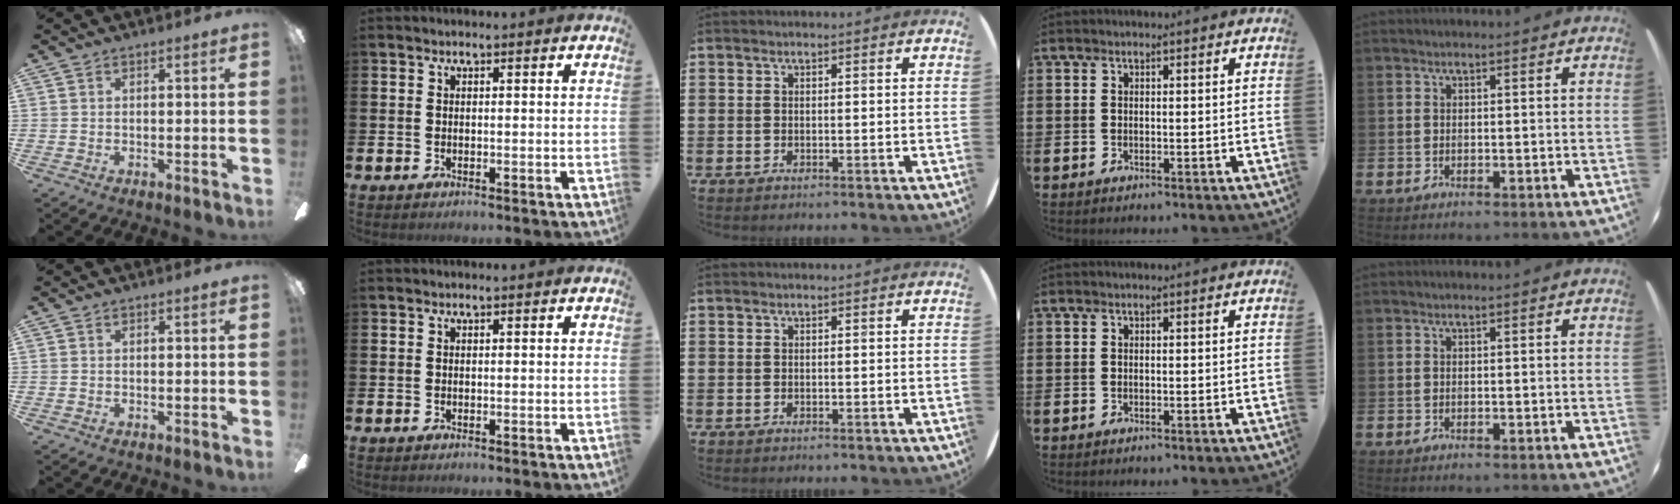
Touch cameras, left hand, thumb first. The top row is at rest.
{}